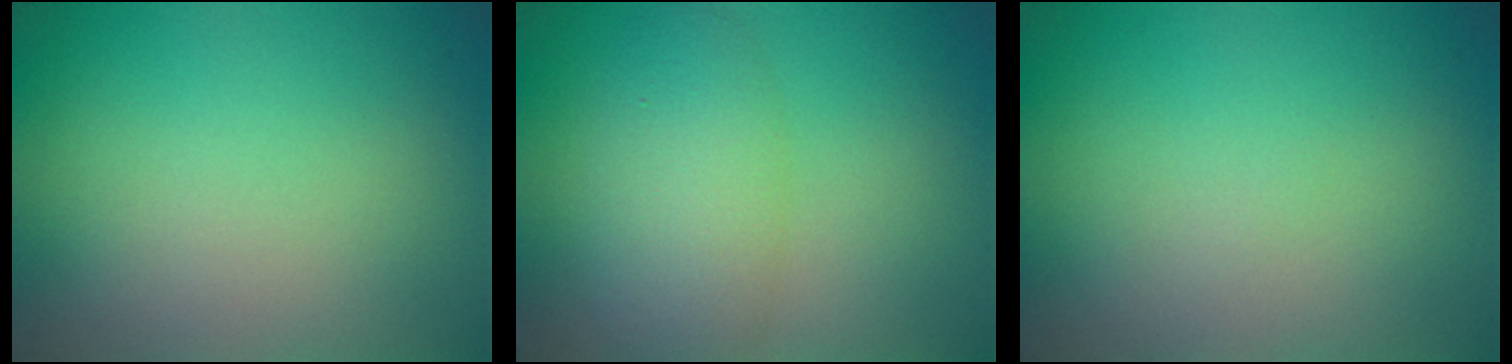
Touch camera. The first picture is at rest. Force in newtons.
{"total": 4.4, "press": 4.3, "slide": 0.3}
{"total": 0.0}